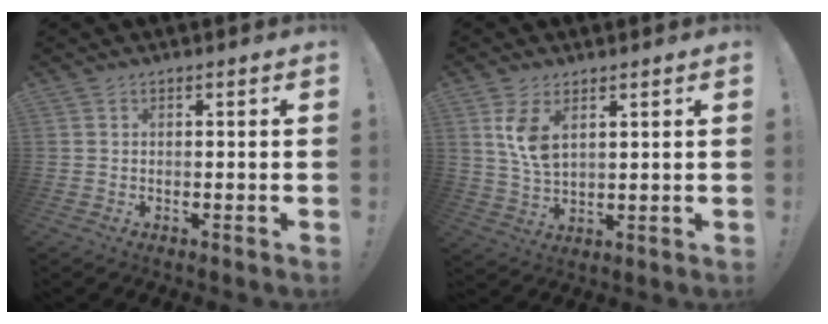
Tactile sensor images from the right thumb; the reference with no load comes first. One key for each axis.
{"total": 7.8, "fx": 3.7, "fy": 4.1, "fz": 5.5, "tx": -0.094, "ty": -0.024, "tz": 0.062}